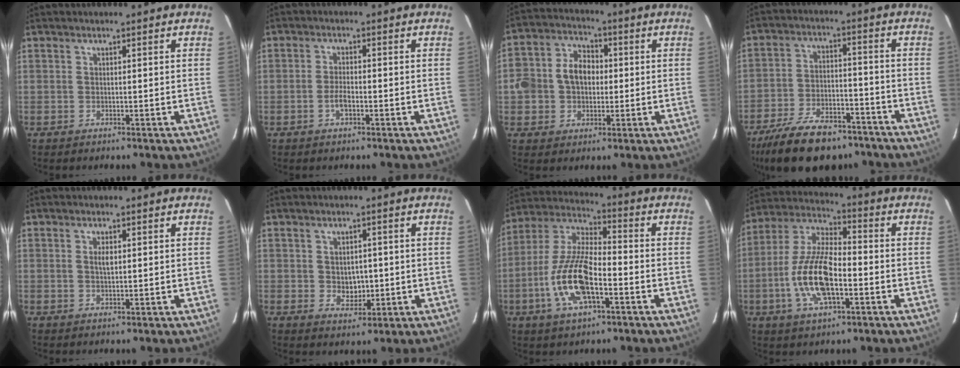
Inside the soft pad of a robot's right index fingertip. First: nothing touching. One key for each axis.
{"total": 2.7, "fx": -1.1, "fy": 1.1, "fz": 2.1, "tx": -0.046, "ty": 0.002, "tz": -0.022}
{"total": 9.7, "fx": -0.2, "fy": 8.0, "fz": 5.4, "tx": -0.118, "ty": 0.031, "tz": -0.003}
{"total": 19.3, "fx": -14.6, "fy": 8.6, "fz": 9.3, "tx": -0.202, "ty": -0.005, "tz": -0.224}
{"total": 1.7, "fx": 0.3, "fy": 0.8, "fz": 1.5, "tx": -0.027, "ty": 0.002, "tz": 0.006}
{"total": 4.1, "fx": -0.2, "fy": 3.5, "fz": 2.2, "tx": -0.035, "ty": -0.001, "tz": 0.004}
{"total": 14.8, "fx": -5.2, "fy": 5.6, "fz": 12.7, "tx": -0.271, "ty": -0.003, "tz": -0.100}
{"total": 14.5, "fx": -4.0, "fy": 5.7, "fz": 12.7, "tx": -0.268, "ty": 0.000, "tz": -0.077}